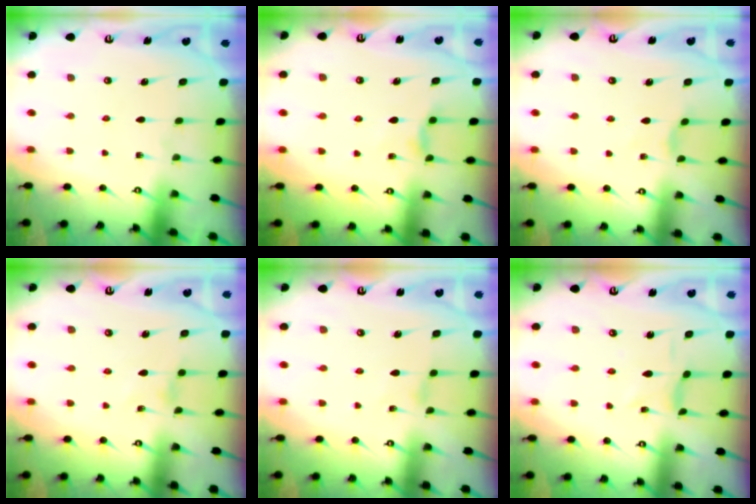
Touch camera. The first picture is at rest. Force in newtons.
{"total": 4.2, "press": 4.2, "slide": 0.5}
{"total": 2.1, "press": 2.0, "slide": 0.5}
{"total": 1.1, "press": 1.0, "slide": 0.3}
{"total": 0.0}
{"total": 1.7, "press": 1.6, "slide": 0.4}